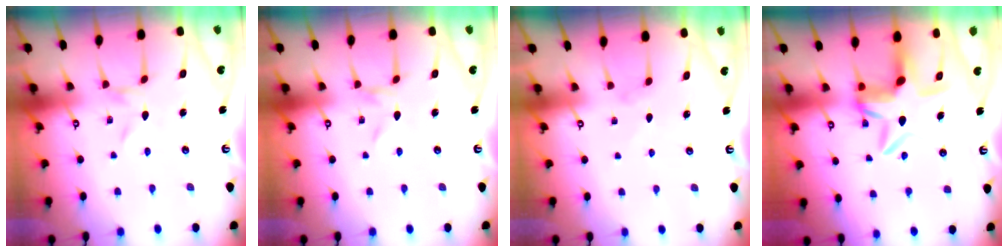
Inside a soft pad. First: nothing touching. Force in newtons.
{"total": 0.0}
{"total": 0.7, "press": 0.6, "slide": 0.3}
{"total": 10.0, "press": 9.8, "slide": 1.7}